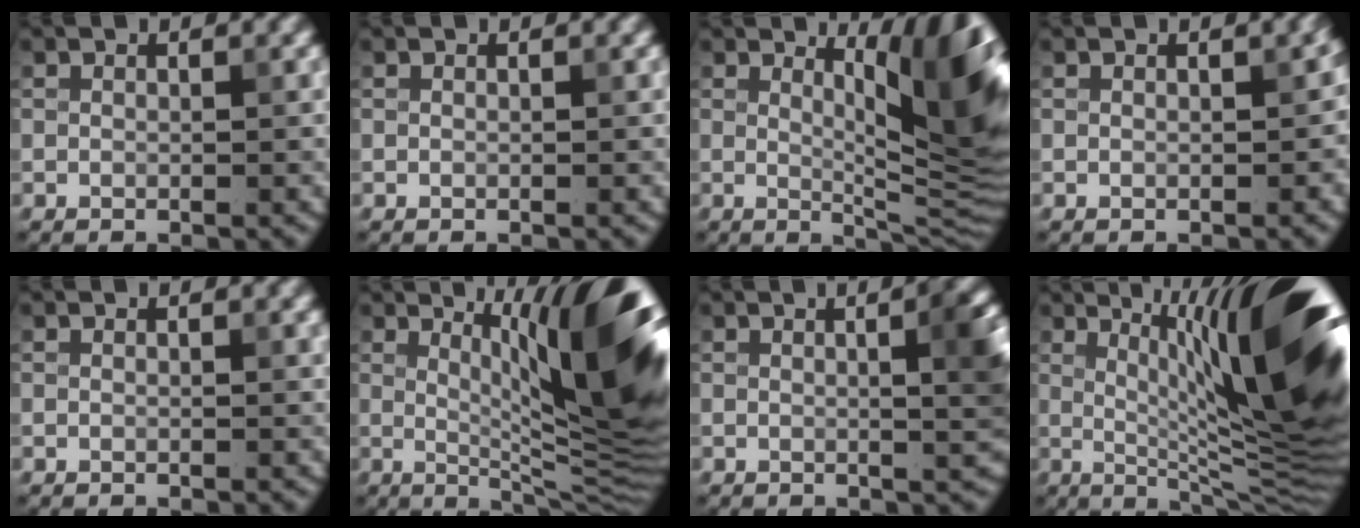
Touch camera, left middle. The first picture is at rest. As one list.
[{"total": 0.0}, {"total": 10.6, "force": [3.5, 2.7, 9.6], "torque": [-0.103, 0.005, 0.056]}, {"total": 1.6, "force": [0.3, 0.8, 1.4], "torque": [-0.012, 0.006, 0.012]}, {"total": 0.6, "force": [0.3, 0.3, 0.4], "torque": [-0.001, 0.003, 0.003]}, {"total": 13.5, "force": [3.0, 3.5, 12.7], "torque": [-0.122, 0.006, 0.047]}, {"total": 5.1, "force": [0.5, 1.7, 4.7], "torque": [-0.030, 0.018, 0.004]}, {"total": 14.9, "force": [2.8, 3.5, 14.2], "torque": [-0.174, 0.009, 0.056]}]